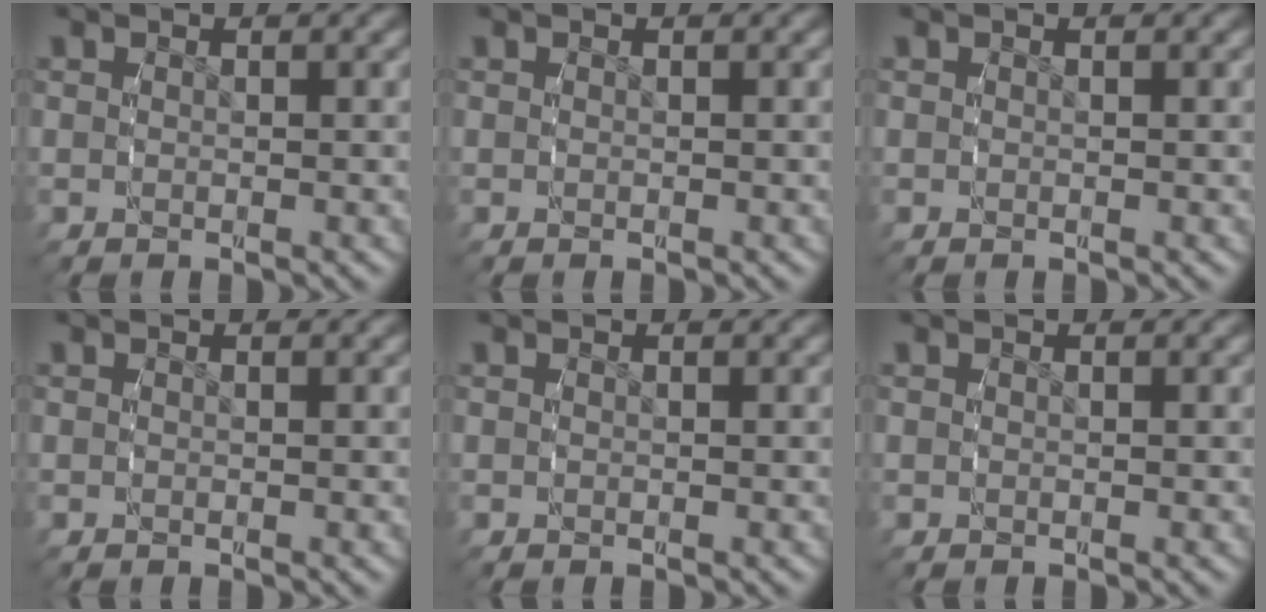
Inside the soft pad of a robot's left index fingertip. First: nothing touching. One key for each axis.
{"total": 0.0}
{"total": 0.0}
{"total": 0.0}
{"total": 0.0}
{"total": 0.0}